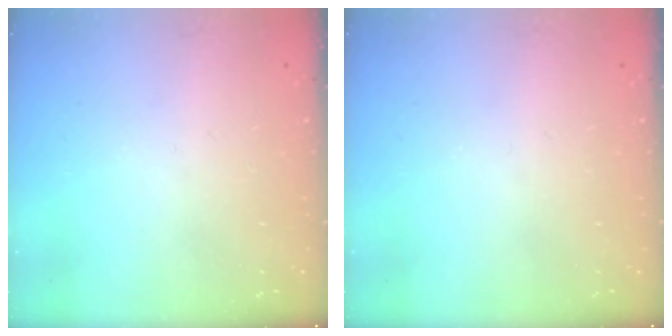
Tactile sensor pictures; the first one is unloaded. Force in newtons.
{"total": 0.0}